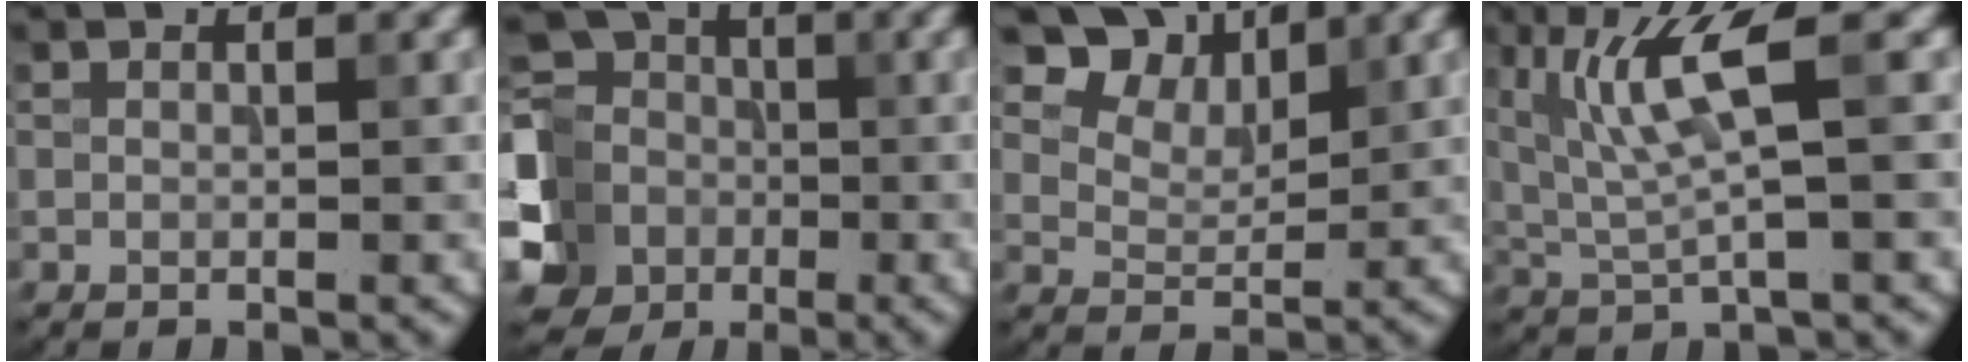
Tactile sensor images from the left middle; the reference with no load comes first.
{"total": 9.0, "force": [-2.6, 7.4, 4.4], "torque": [-0.102, -0.006, -0.056]}
{"total": 6.2, "force": [4.2, 3.4, 3.0], "torque": [-0.055, -0.005, 0.080]}
{"total": 6.0, "force": [1.8, 0.9, 5.6], "torque": [-0.123, -0.003, 0.040]}